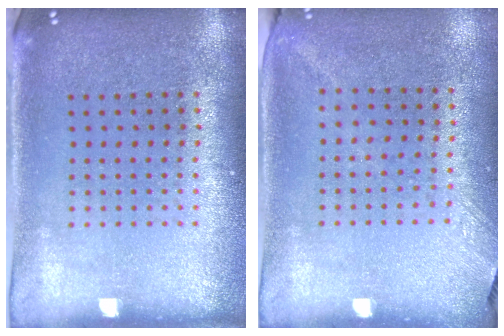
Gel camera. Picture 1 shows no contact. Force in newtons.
{"total": 1.2, "press": 0.9, "slide": 0.7}